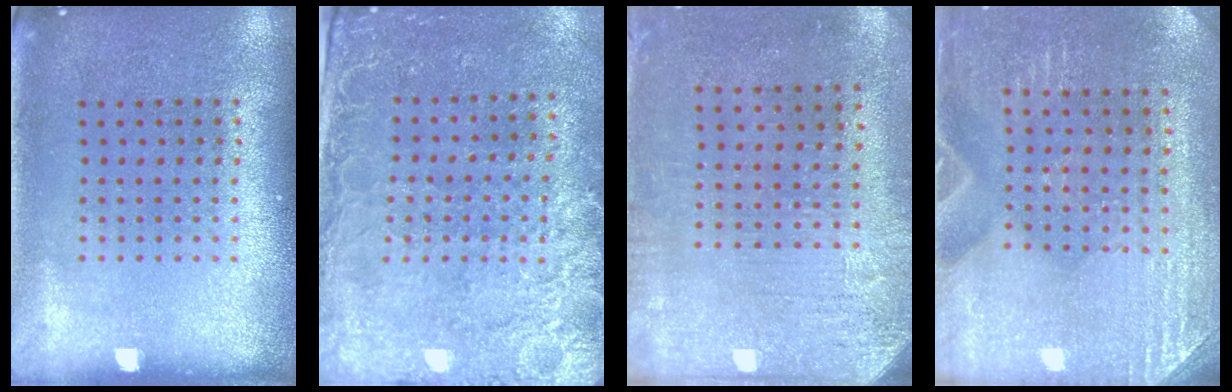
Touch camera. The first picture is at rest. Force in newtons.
{"total": 2.7, "press": 2.4, "slide": 1.2}
{"total": 3.1, "press": 2.5, "slide": 1.8}
{"total": 2.9, "press": 2.8, "slide": 0.8}